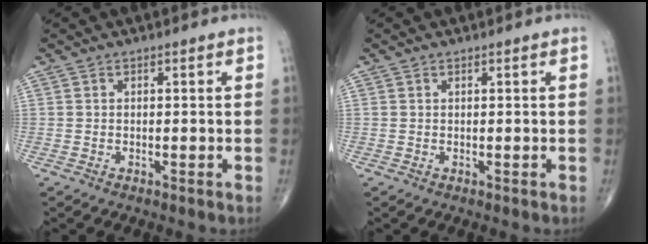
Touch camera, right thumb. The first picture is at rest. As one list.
[{"total": 0.0}]